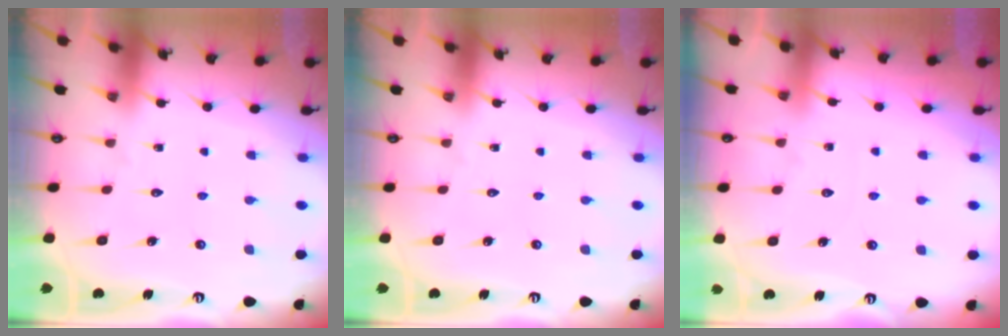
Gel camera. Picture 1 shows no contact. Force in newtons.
{"total": 0.0}
{"total": 2.0, "press": 2.0, "slide": 0.3}